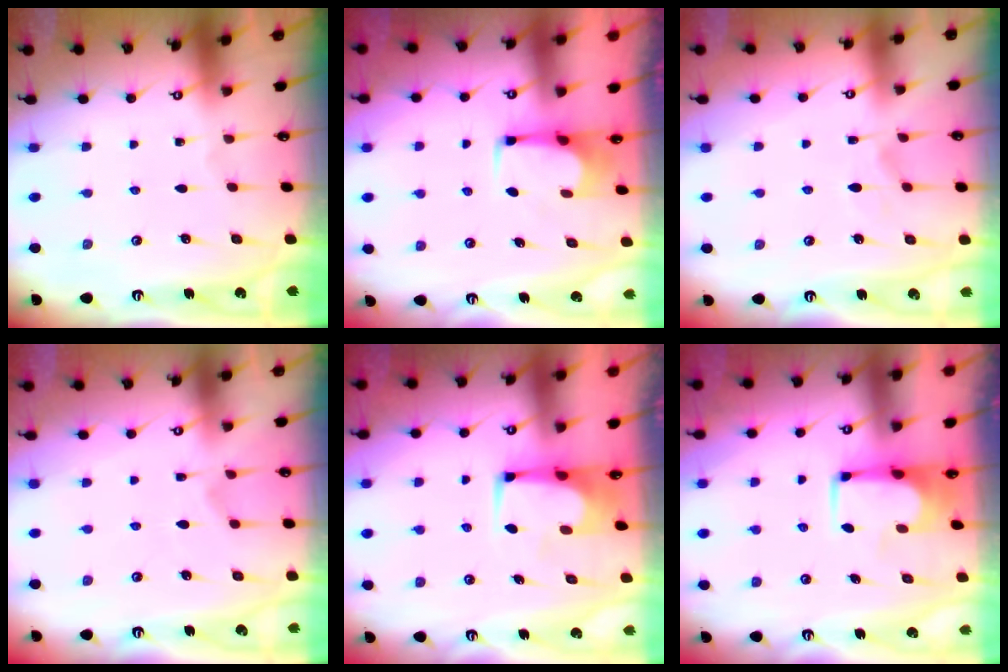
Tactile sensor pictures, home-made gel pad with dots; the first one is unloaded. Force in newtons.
{"total": 2.1, "press": 2.1, "slide": 0.2}
{"total": 1.4, "press": 0.7, "slide": 1.1}
{"total": 5.8, "press": 5.6, "slide": 1.4}
{"total": 0.8, "press": 0.7, "slide": 0.1}
{"total": 1.5, "press": 1.5, "slide": 0.1}